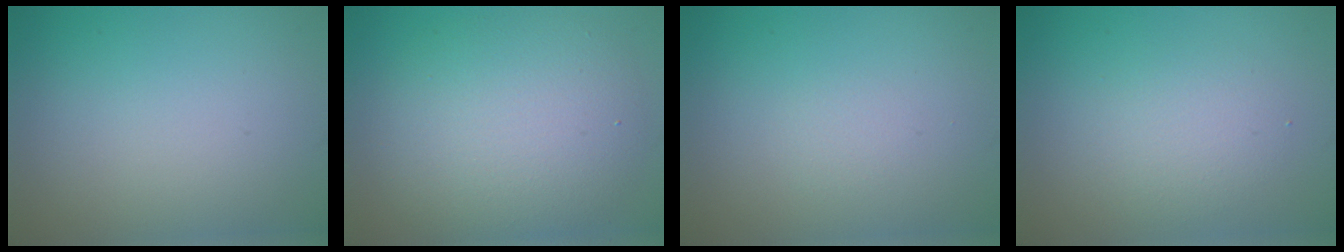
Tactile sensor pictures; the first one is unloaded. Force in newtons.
{"total": 7.5, "press": 7.5, "slide": 0.3}
{"total": 0.6, "press": 0.6, "slide": 0.1}
{"total": 2.4, "press": 2.4, "slide": 0.1}